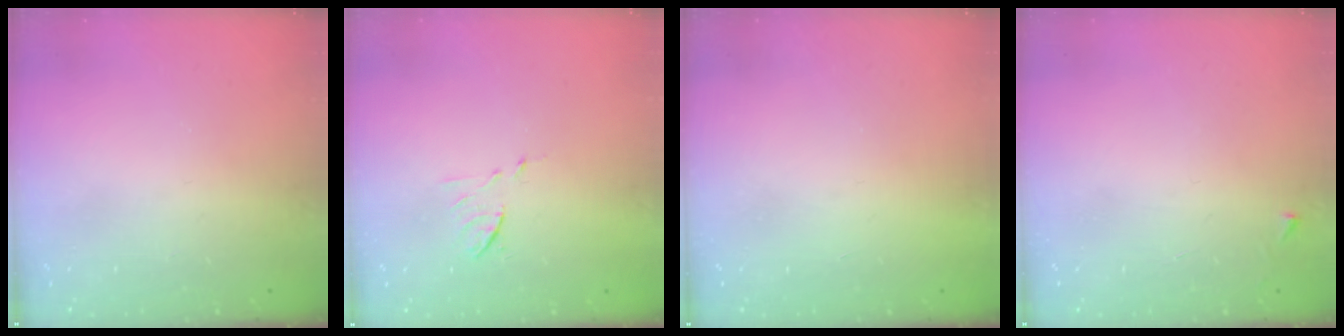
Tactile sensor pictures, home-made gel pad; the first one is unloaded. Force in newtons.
{"total": 6.0, "press": 5.9, "slide": 0.6}
{"total": 1.6, "press": 1.6, "slide": 0.1}
{"total": 2.6, "press": 2.6, "slide": 0.3}